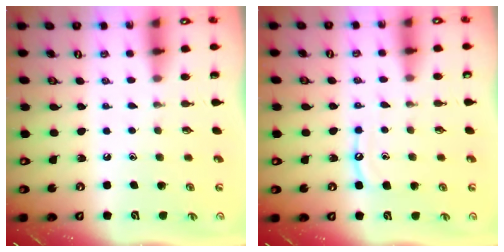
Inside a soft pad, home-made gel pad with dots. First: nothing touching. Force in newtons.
{"total": 7.1, "press": 7.0, "slide": 0.6}